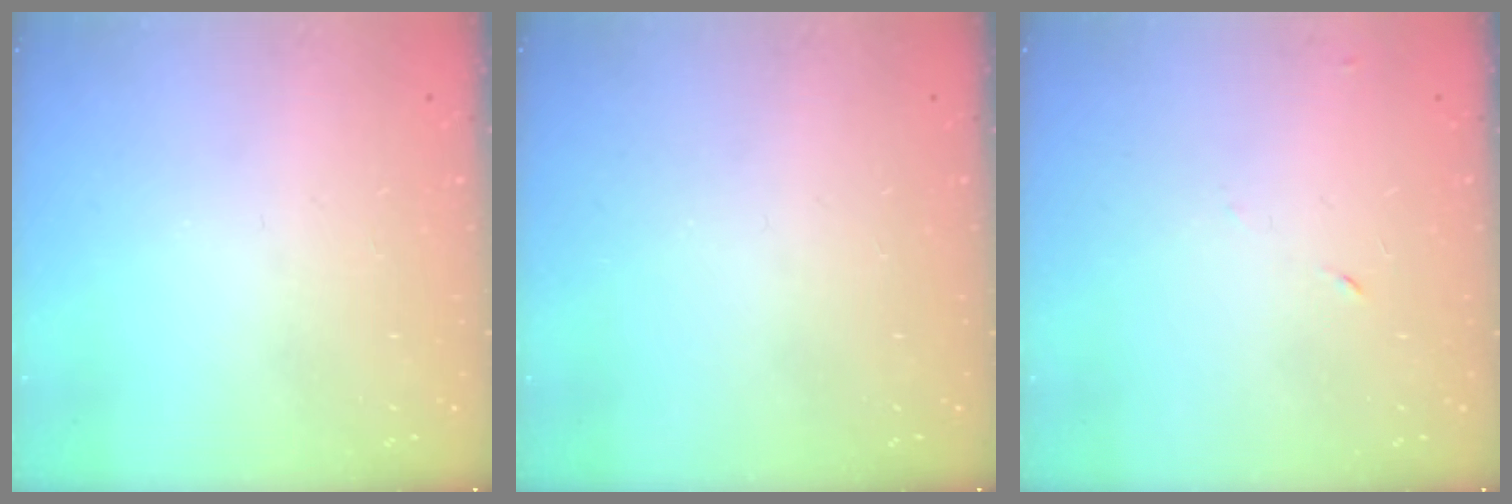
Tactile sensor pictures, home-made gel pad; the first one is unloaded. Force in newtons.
{"total": 0.0}
{"total": 5.2, "press": 5.1, "slide": 0.6}